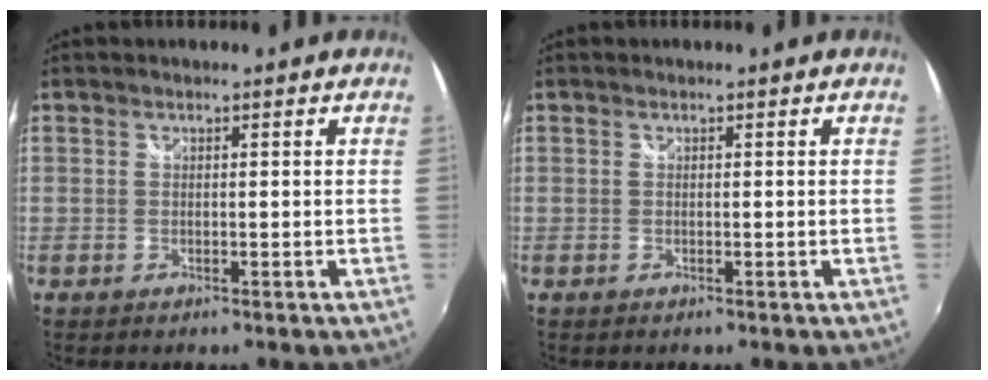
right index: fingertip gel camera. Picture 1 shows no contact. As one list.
[{"total": 0.0}]